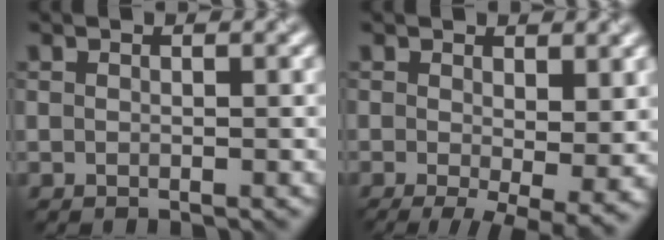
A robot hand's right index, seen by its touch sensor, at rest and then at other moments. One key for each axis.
{"total": 7.8, "fx": -1.9, "fy": 3.3, "fz": 6.8, "tx": -0.115, "ty": -0.016, "tz": -0.015}